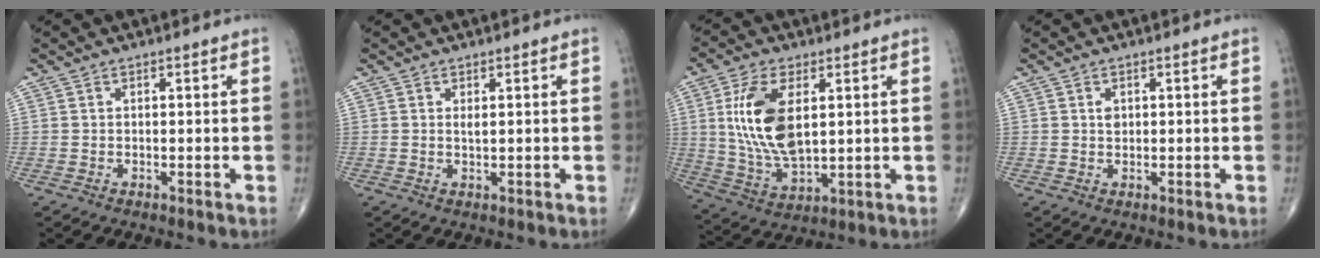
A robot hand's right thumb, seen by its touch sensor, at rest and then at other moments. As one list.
[{"total": 0.8, "force": [0.4, 0.2, 0.7], "torque": [-0.013, -0.002, 0.007]}, {"total": 14.5, "force": [3.1, 7.3, 12.2], "torque": [-0.239, -0.016, 0.068]}, {"total": 1.4, "force": [0.4, 1.0, 0.9], "torque": [-0.009, -0.002, 0.007]}]